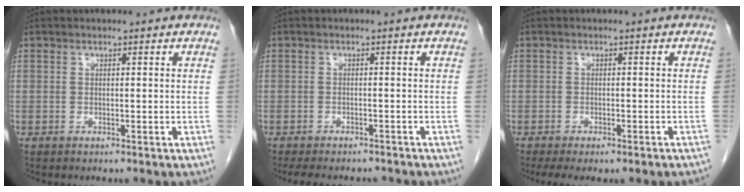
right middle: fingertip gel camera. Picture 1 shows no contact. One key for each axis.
{"total": 8.7, "fx": -7.8, "fy": 2.5, "fz": 3.0, "tx": -0.045, "ty": -0.005, "tz": -0.101}
{"total": 7.0, "fx": -5.5, "fy": 1.4, "fz": 4.1, "tx": -0.052, "ty": -0.004, "tz": -0.072}